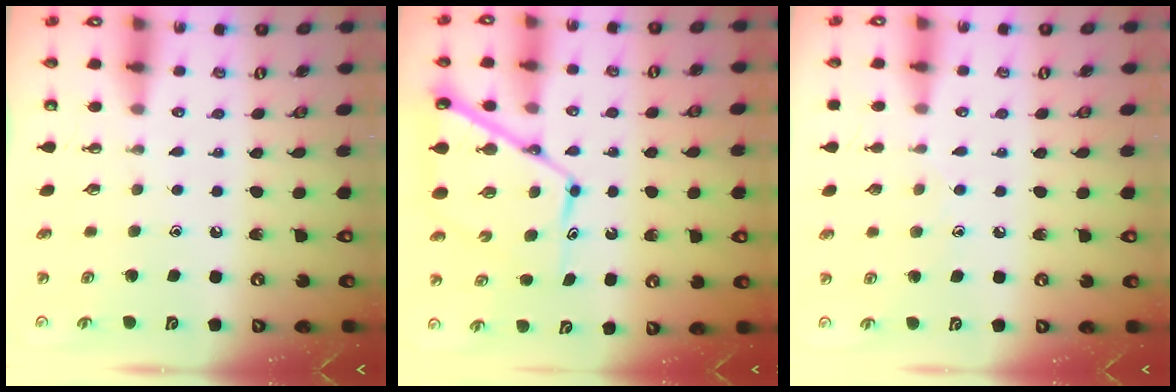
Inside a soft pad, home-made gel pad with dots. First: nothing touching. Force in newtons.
{"total": 12.6, "press": 12.5, "slide": 1.1}
{"total": 7.4, "press": 7.4, "slide": 0.8}